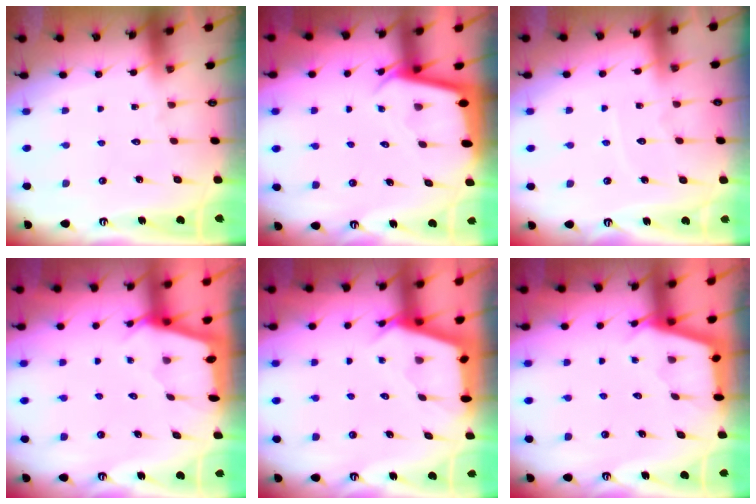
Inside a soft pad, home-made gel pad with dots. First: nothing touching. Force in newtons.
{"total": 2.2, "press": 2.2, "slide": 0.1}
{"total": 3.6, "press": 3.6, "slide": 0.4}
{"total": 2.3, "press": 2.3, "slide": 0.3}
{"total": 2.8, "press": 2.8, "slide": 0.3}
{"total": 2.7, "press": 2.7, "slide": 0.3}